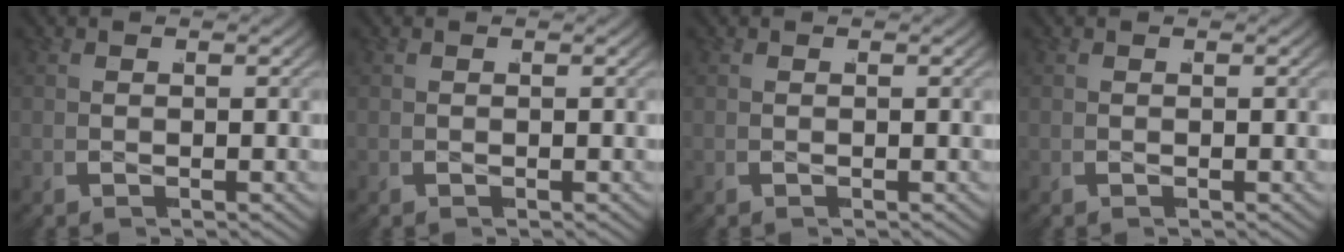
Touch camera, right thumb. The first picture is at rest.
{"total": 0.0}
{"total": 0.0}
{"total": 0.0}